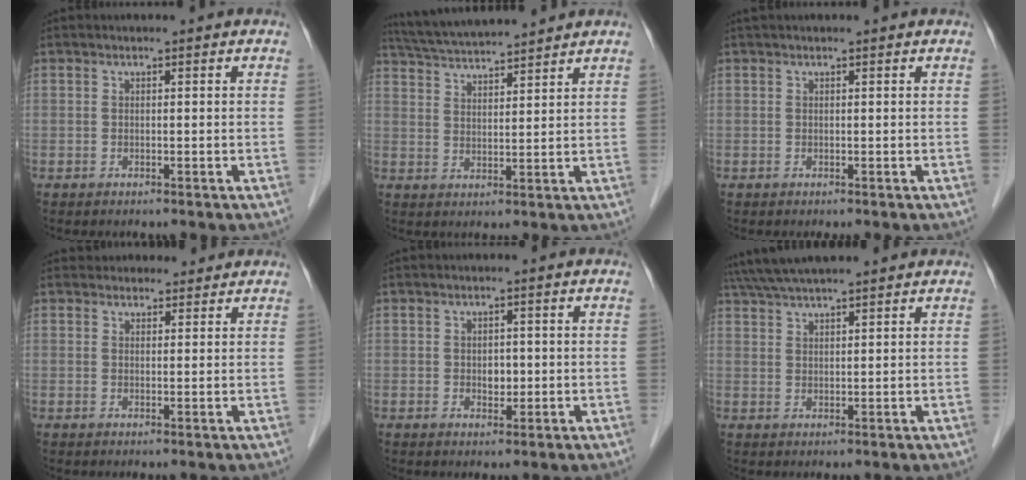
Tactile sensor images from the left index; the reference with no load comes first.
{"total": 10.7, "force": [10.0, -0.3, 3.8], "torque": [-0.078, 0.026, 0.166]}
{"total": 1.2, "force": [1.0, -0.1, 0.6], "torque": [-0.011, 0.022, 0.020]}
{"total": 4.2, "force": [3.9, 1.7, 0.0], "torque": [0.009, 0.015, 0.047]}
{"total": 2.0, "force": [-0.1, 1.4, 1.4], "torque": [-0.023, 0.001, 0.002]}
{"total": 11.0, "force": [9.8, 0.7, 5.1], "torque": [-0.093, 0.043, 0.152]}